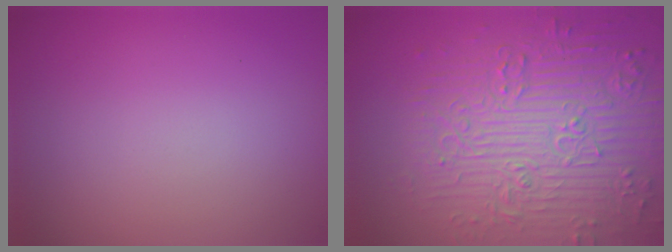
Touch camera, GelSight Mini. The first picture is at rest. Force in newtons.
{"total": 9.2, "press": 6.8, "slide": 6.2}